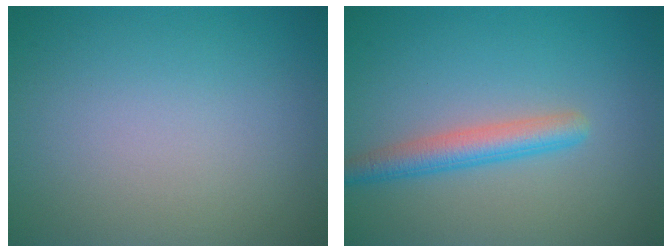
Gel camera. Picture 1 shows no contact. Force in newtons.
{"total": 3.0, "press": 3.0, "slide": 0.1}